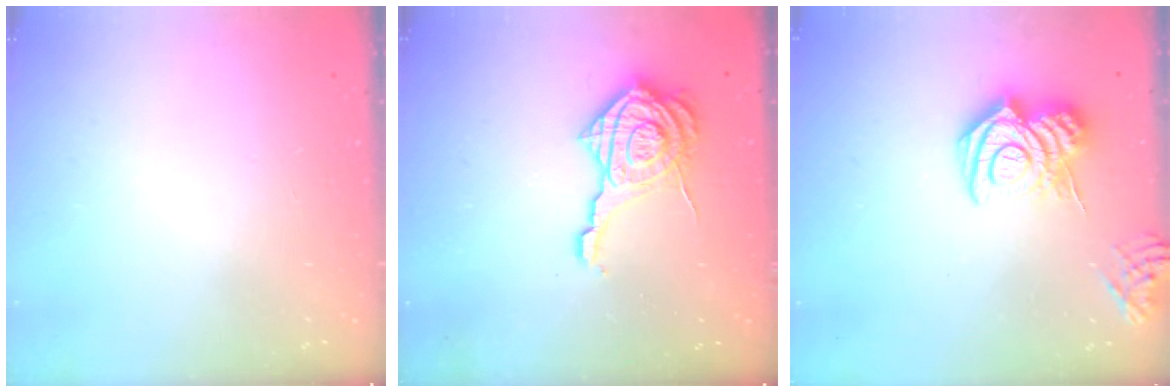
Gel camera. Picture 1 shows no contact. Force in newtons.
{"total": 13.6, "press": 13.5, "slide": 1.5}
{"total": 15.1, "press": 15.0, "slide": 1.6}